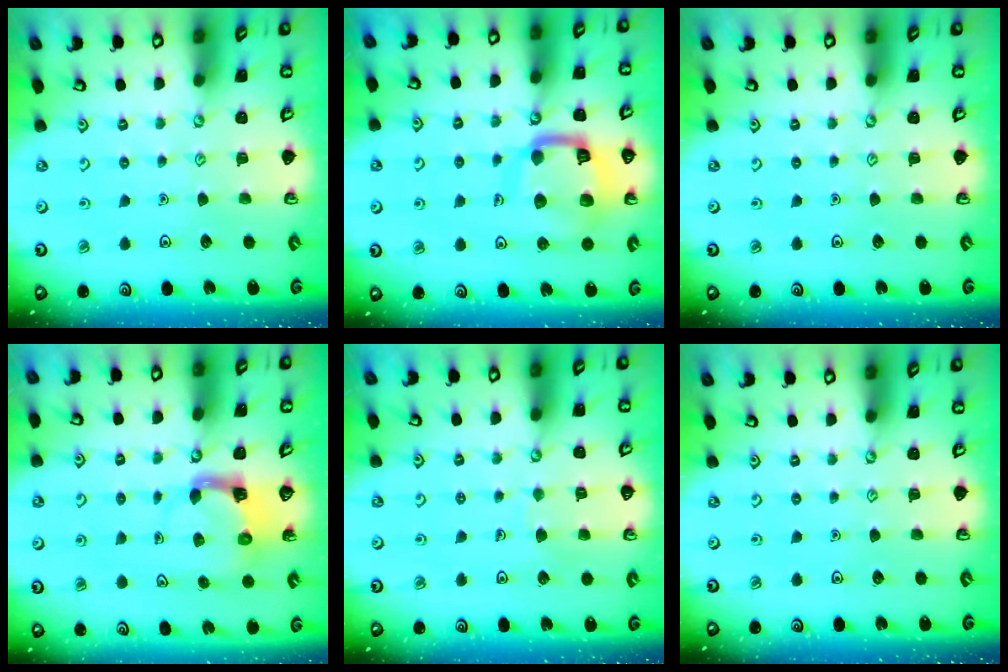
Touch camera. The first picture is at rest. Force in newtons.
{"total": 14.3, "press": 14.3, "slide": 1.5}
{"total": 0.0}
{"total": 4.0, "press": 3.9, "slide": 0.4}
{"total": 3.7, "press": 3.7, "slide": 0.4}
{"total": 0.0}